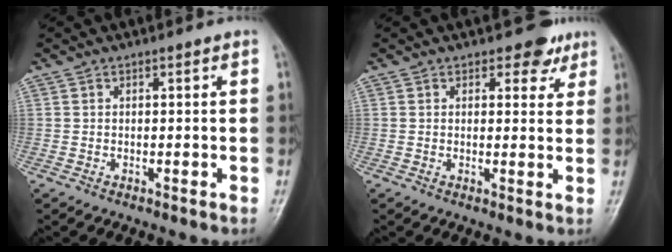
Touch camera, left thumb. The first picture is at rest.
{"total": 4.0, "force": [2.9, 2.4, 1.5], "torque": [0.010, -0.015, 0.033]}